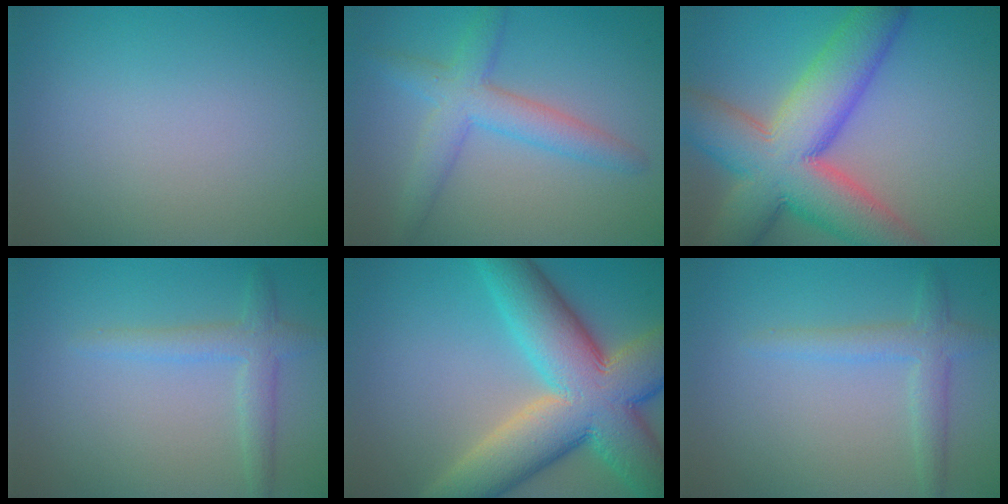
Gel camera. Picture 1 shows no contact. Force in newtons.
{"total": 4.2, "press": 4.1, "slide": 0.3}
{"total": 11.6, "press": 11.6, "slide": 0.8}
{"total": 2.4, "press": 2.4, "slide": 0.1}
{"total": 13.2, "press": 13.2, "slide": 0.8}
{"total": 2.4, "press": 2.4, "slide": 0.1}